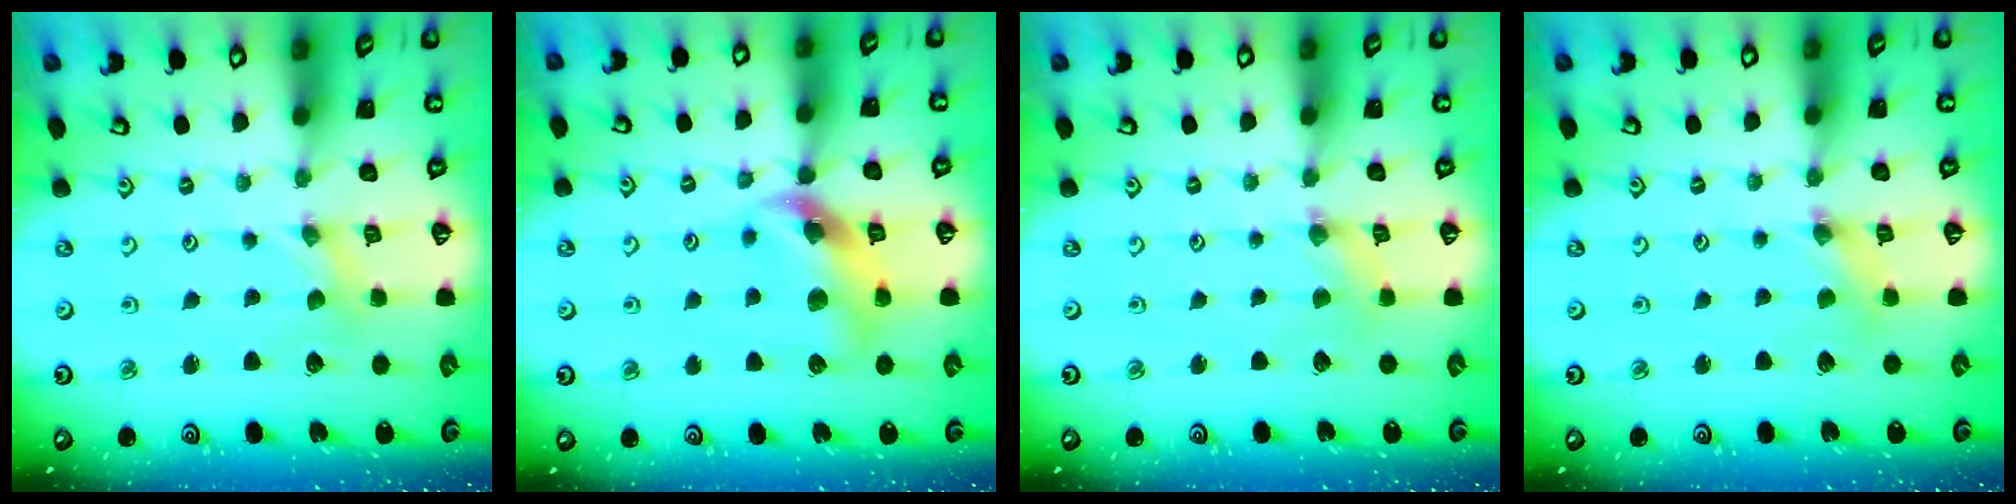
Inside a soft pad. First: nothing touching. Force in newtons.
{"total": 11.7, "press": 11.6, "slide": 1.7}
{"total": 1.1, "press": 1.1, "slide": 0.1}
{"total": 1.5, "press": 1.4, "slide": 0.3}